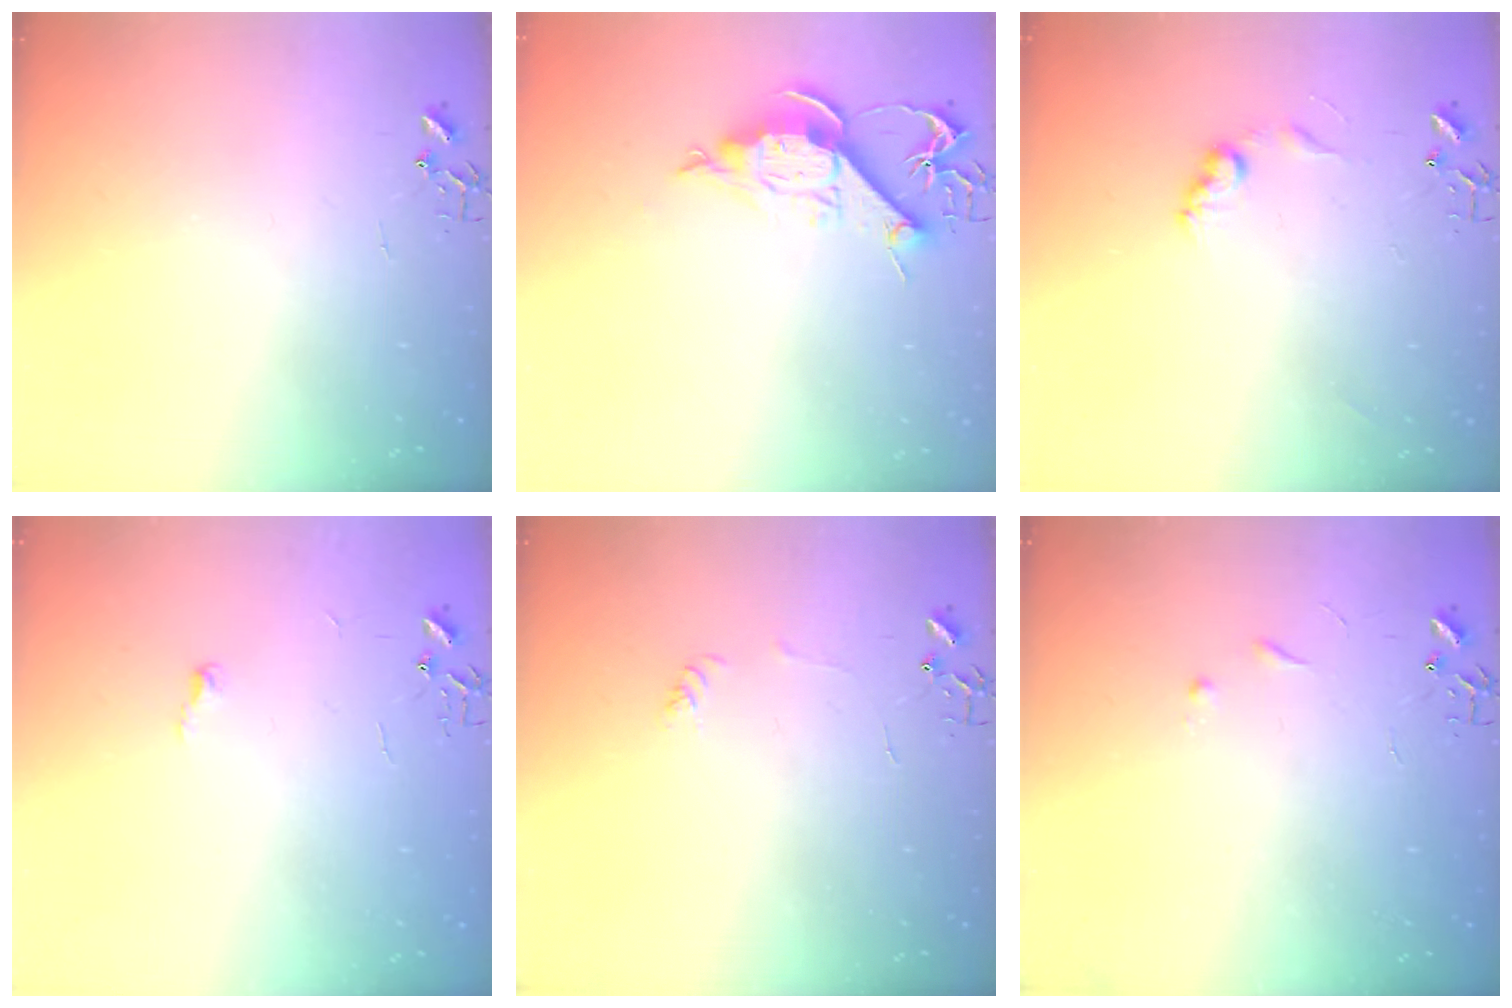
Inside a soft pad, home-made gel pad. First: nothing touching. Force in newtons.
{"total": 10.6, "press": 10.6, "slide": 0.4}
{"total": 7.9, "press": 7.9, "slide": 0.5}
{"total": 3.4, "press": 3.4, "slide": 0.5}
{"total": 3.7, "press": 3.7, "slide": 0.5}
{"total": 5.3, "press": 5.2, "slide": 0.7}